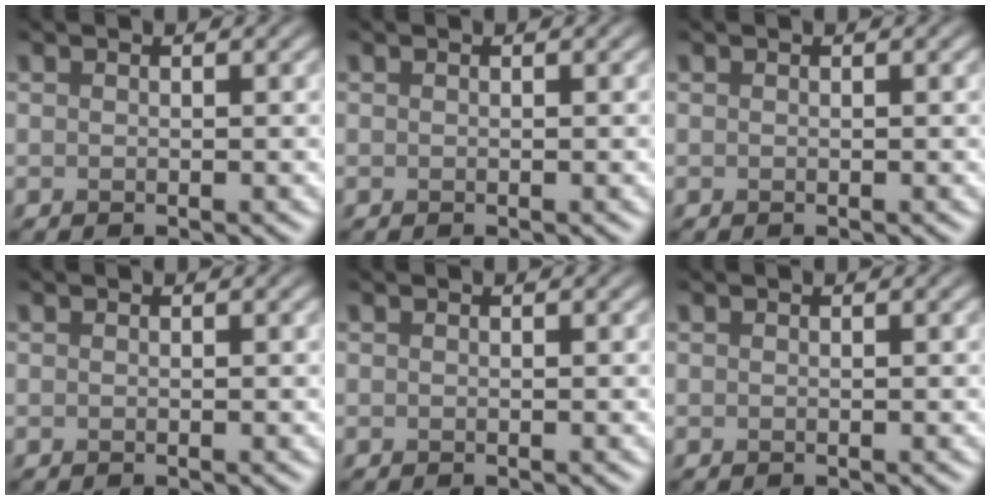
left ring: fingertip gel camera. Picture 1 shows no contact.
{"total": 0.0}
{"total": 0.0}
{"total": 0.0}
{"total": 0.0}
{"total": 0.0}